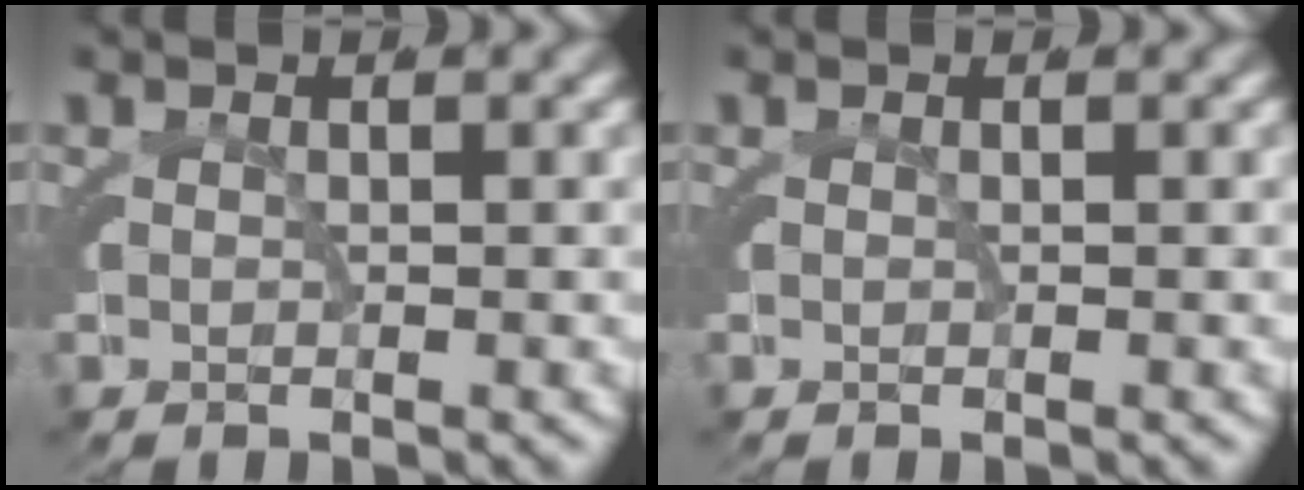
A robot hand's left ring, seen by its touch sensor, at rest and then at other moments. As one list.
[{"total": 0.0}]